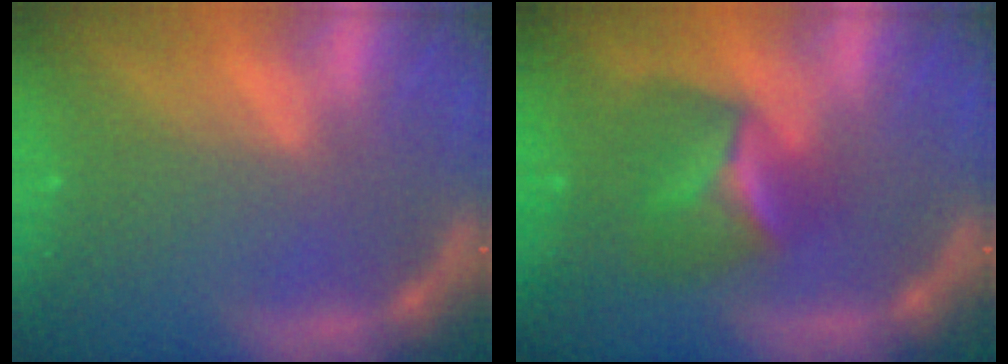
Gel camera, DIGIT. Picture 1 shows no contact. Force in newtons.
{"total": 4.9}